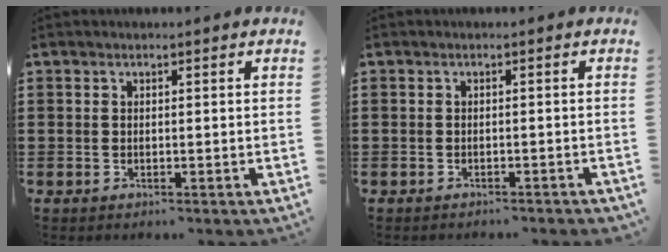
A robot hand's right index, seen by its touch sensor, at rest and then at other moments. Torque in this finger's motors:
{"motor_torque": [0.15, 0.00, 0.23, 0.00]}